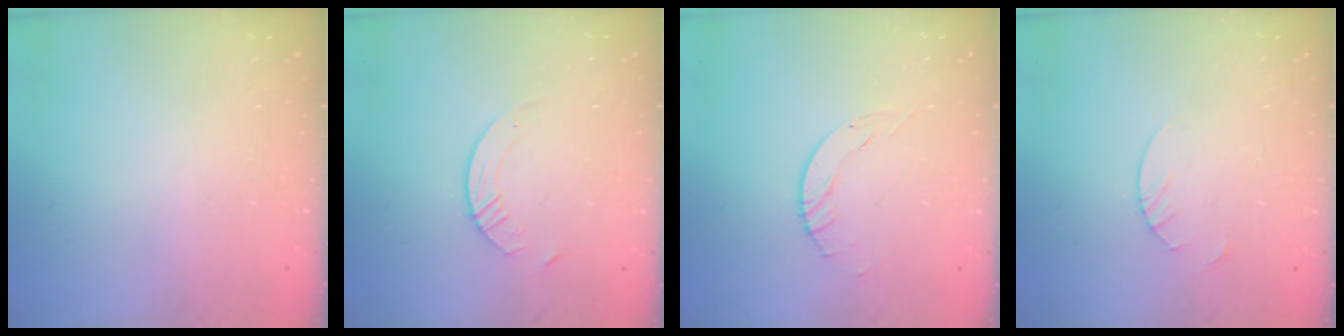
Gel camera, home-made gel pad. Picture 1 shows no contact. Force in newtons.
{"total": 4.9, "press": 4.8, "slide": 0.5}
{"total": 2.9, "press": 2.9, "slide": 0.4}
{"total": 1.8, "press": 1.8, "slide": 0.2}